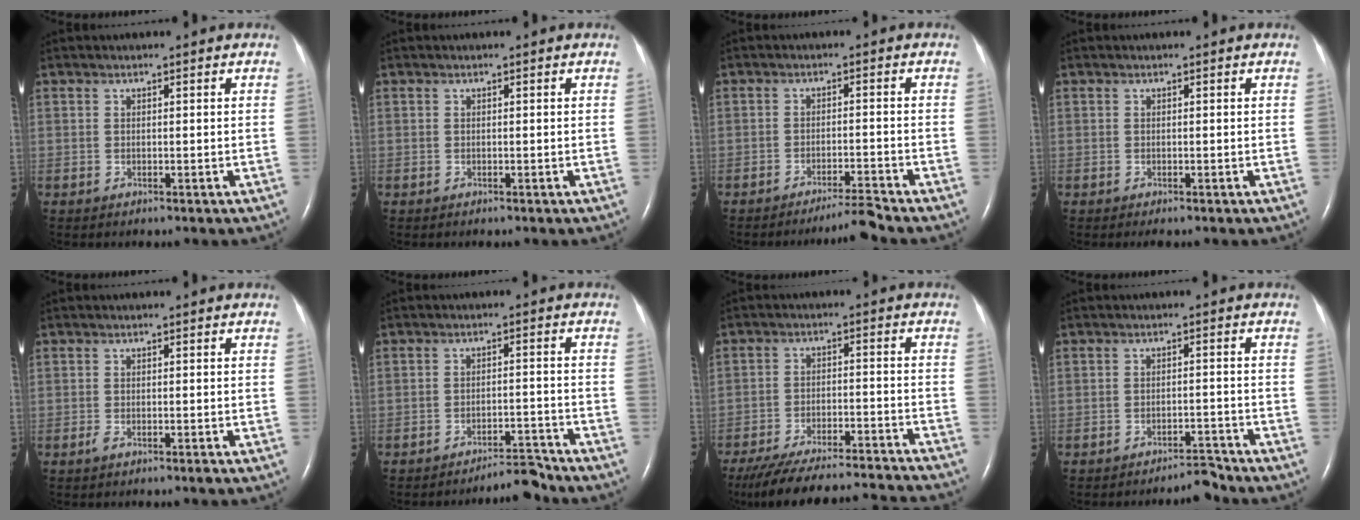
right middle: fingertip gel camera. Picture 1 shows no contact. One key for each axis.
{"total": 0.0}
{"total": 3.8, "fx": -3.4, "fy": -1.5, "fz": 0.8, "tx": -0.013, "ty": -0.016, "tz": -0.058}
{"total": 0.5, "fx": -0.4, "fy": 0.0, "fz": 0.3, "tx": -0.007, "ty": -0.002, "tz": -0.006}
{"total": 1.2, "fx": -0.8, "fy": 0.0, "fz": 0.9, "tx": -0.021, "ty": -0.003, "tz": -0.018}
{"total": 4.0, "fx": -4.0, "fy": -0.2, "fz": 0.3, "tx": 0.000, "ty": -0.005, "tz": -0.063}
{"total": 21.0, "fx": -19.5, "fy": 1.3, "fz": 7.7, "tx": -0.131, "ty": -0.026, "tz": -0.279}
{"total": 2.8, "fx": -2.8, "fy": 0.0, "fz": 0.3, "tx": 0.000, "ty": -0.011, "tz": -0.043}